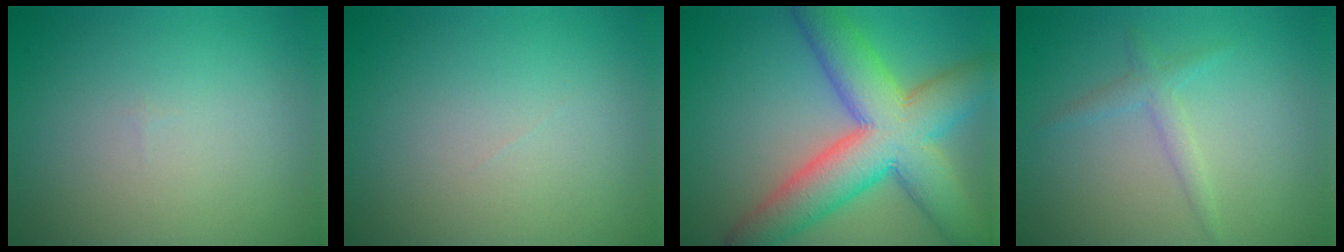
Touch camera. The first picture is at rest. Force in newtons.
{"total": 0.0}
{"total": 10.5, "press": 10.5, "slide": 0.4}
{"total": 1.5, "press": 1.5, "slide": 0.1}